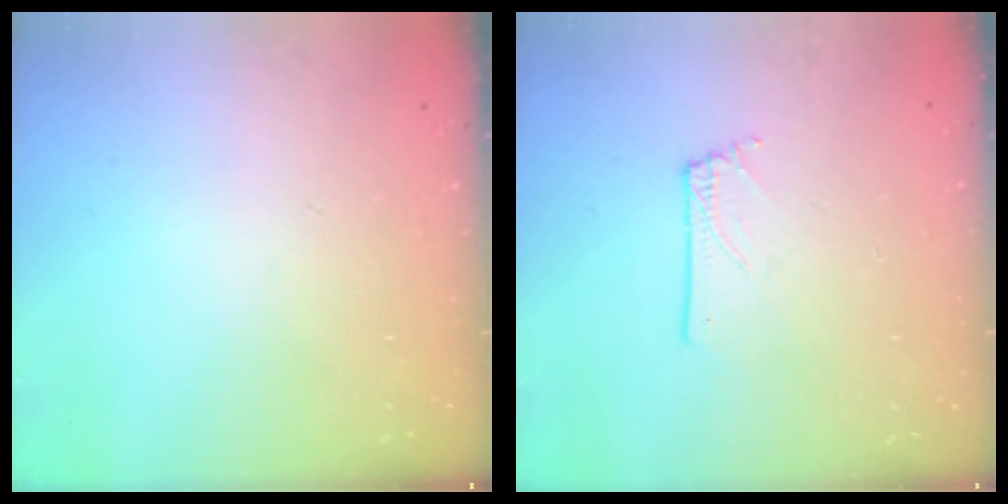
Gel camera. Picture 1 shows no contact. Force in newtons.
{"total": 1.0, "press": 1.0, "slide": 0.1}